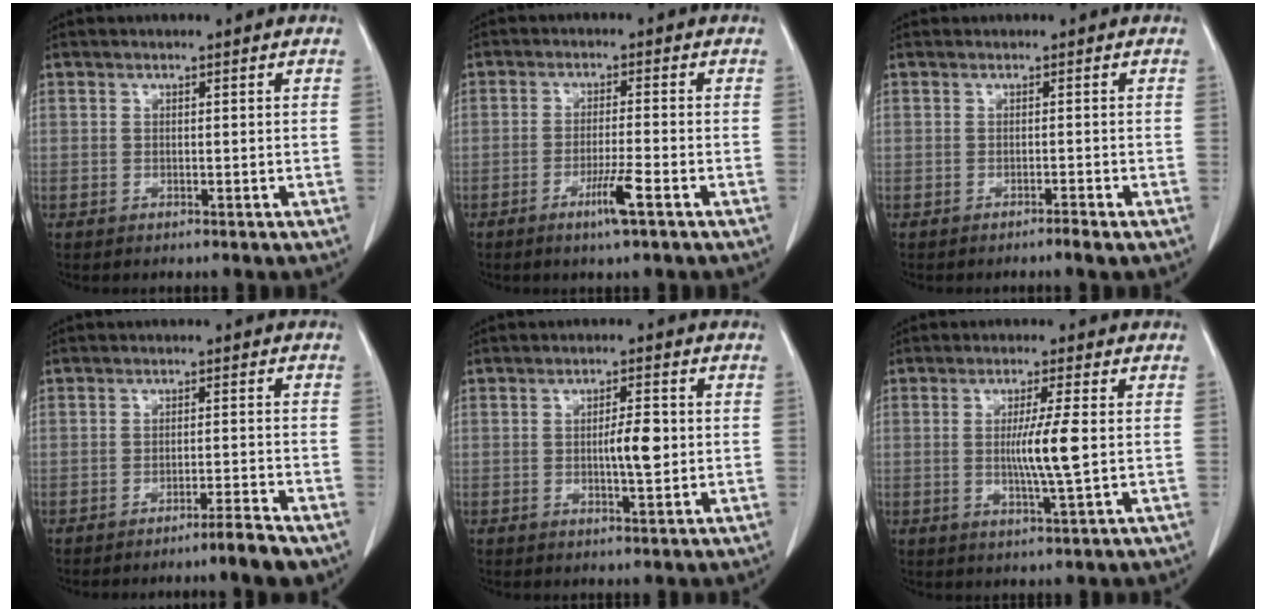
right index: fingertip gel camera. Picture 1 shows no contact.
{"total": 4.7, "force": [-2.5, -0.5, 4.0], "torque": [-0.074, -0.010, -0.047]}
{"total": 0.7, "force": [-0.6, -0.1, 0.4], "torque": [-0.009, 0.000, -0.009]}
{"total": 4.1, "force": [-3.2, -0.6, 2.4], "torque": [-0.033, -0.006, -0.053]}
{"total": 4.5, "force": [-0.2, 0.8, 4.4], "torque": [-0.073, 0.000, -0.002]}
{"total": 6.2, "force": [-0.1, -0.7, 6.2], "torque": [-0.114, -0.012, 0.000]}